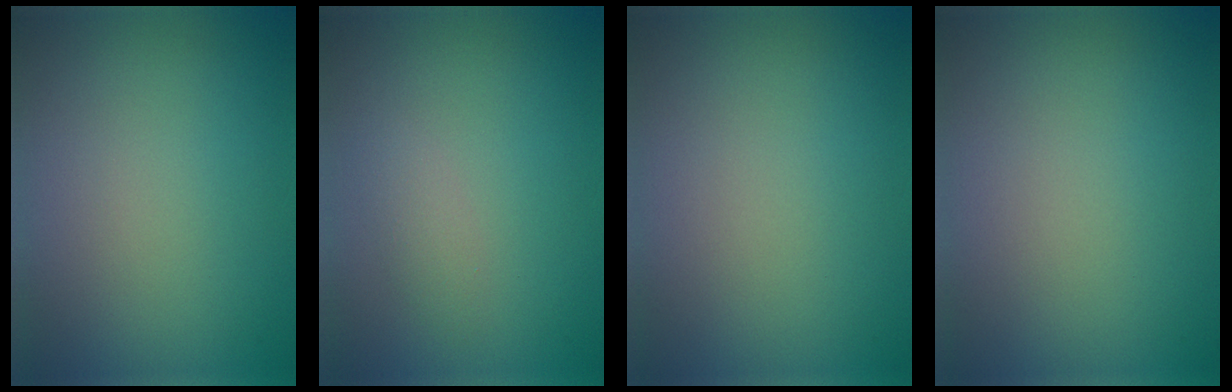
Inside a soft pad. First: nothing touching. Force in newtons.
{"total": 1.2, "press": 1.2, "slide": 0.0}
{"total": 0.0}
{"total": 0.0}